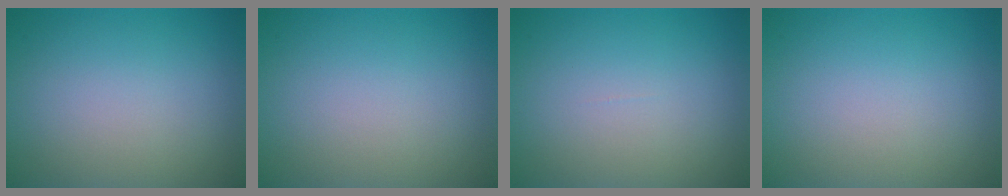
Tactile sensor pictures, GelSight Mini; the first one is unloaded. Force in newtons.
{"total": 0.0}
{"total": 0.0}
{"total": 0.0}